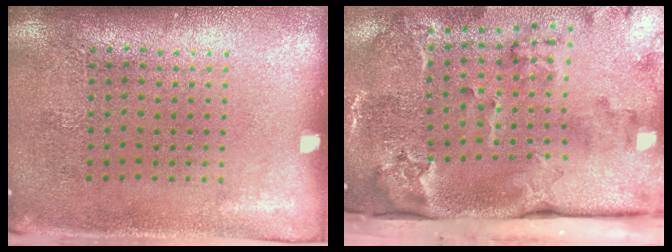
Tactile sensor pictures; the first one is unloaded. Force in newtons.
{"total": 4.0, "press": 2.7, "slide": 3.0}